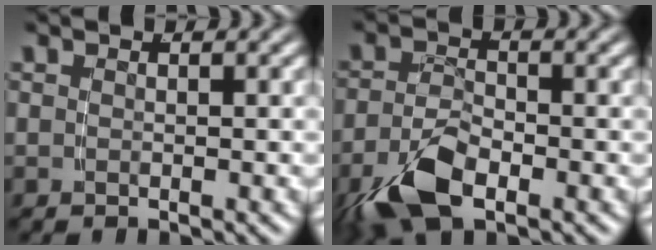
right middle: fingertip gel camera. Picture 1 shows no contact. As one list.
[{"total": 5.4, "force": [-2.9, 2.4, 3.9], "torque": [-0.070, -0.009, -0.048]}]